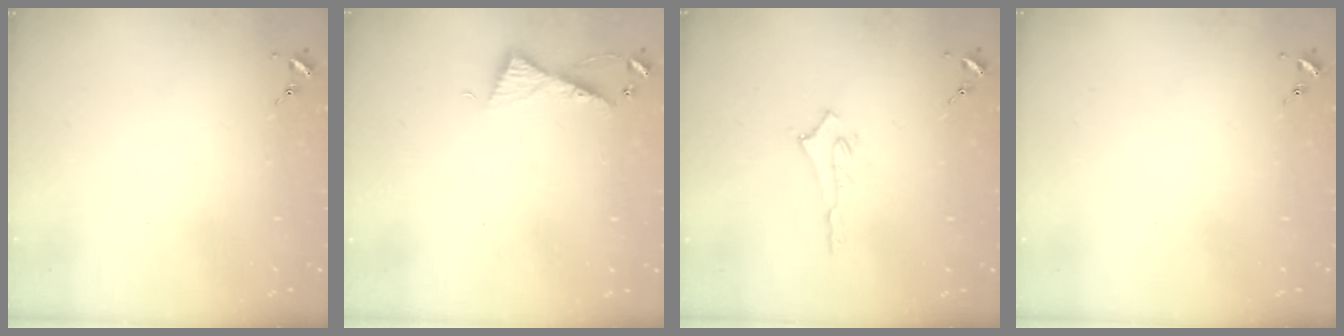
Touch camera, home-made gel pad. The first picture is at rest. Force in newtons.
{"total": 6.2, "press": 6.2, "slide": 0.6}
{"total": 2.5, "press": 2.5, "slide": 0.2}
{"total": 0.0}